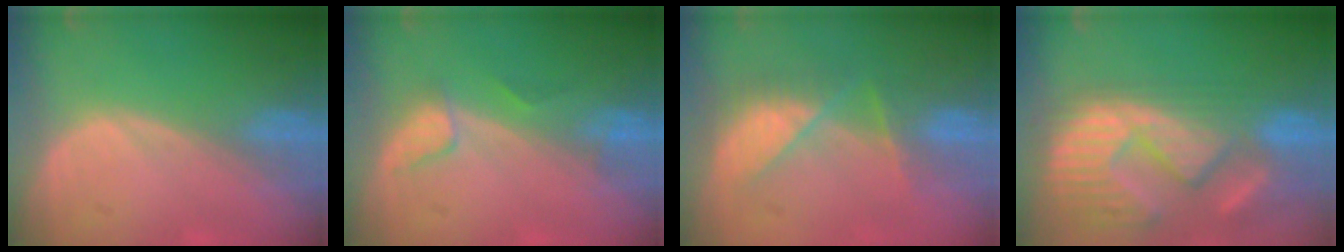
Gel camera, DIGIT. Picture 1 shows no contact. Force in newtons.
{"total": 2.8, "press": 2.7, "slide": 0.4}
{"total": 7.3, "press": 6.9, "slide": 2.4}
{"total": 14.6, "press": 12.4, "slide": 7.8}